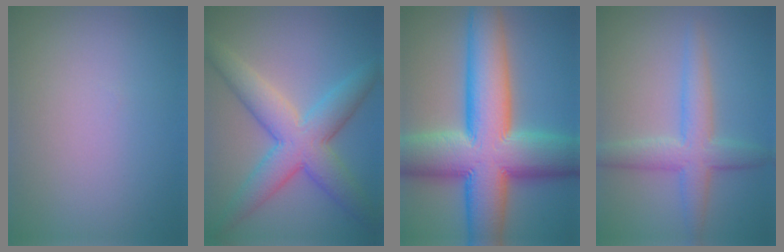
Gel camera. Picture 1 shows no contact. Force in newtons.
{"total": 7.2, "press": 7.2, "slide": 0.1}
{"total": 15.2, "press": 15.2, "slide": 0.6}
{"total": 4.3, "press": 4.3, "slide": 0.1}